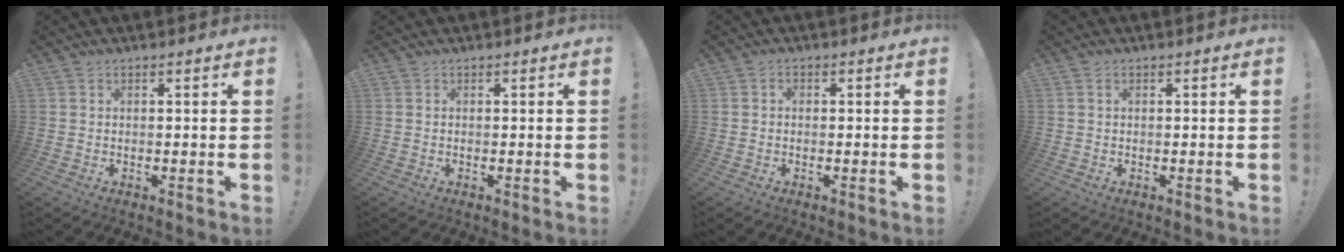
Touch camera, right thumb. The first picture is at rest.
{"total": 0.0}
{"total": 0.8, "force": [-0.3, 0.6, 0.4], "torque": [-0.009, 0.005, -0.007]}
{"total": 0.6, "force": [0.2, 0.5, 0.3], "torque": [-0.009, 0.003, 0.004]}